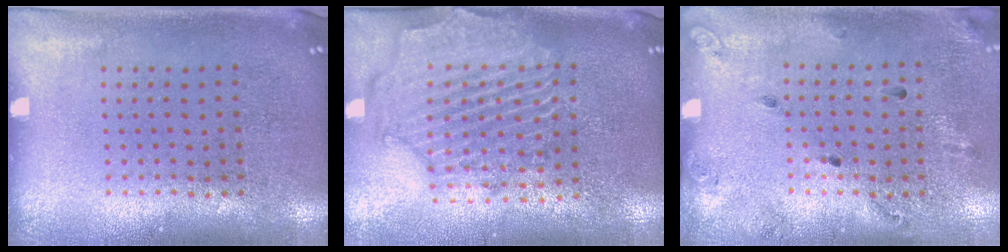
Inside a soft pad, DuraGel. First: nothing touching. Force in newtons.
{"total": 2.3, "press": 2.2, "slide": 0.8}
{"total": 1.8, "press": 1.2, "slide": 1.4}